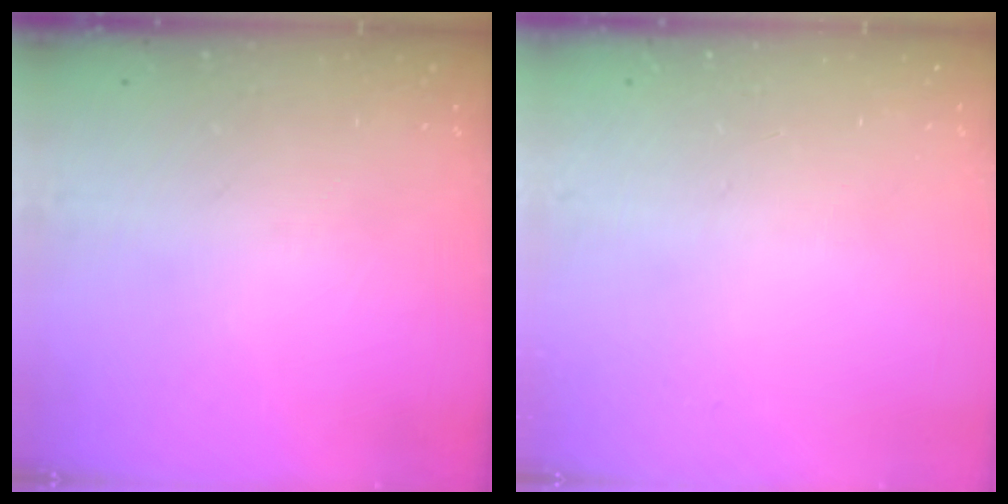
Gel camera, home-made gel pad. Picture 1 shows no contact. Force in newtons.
{"total": 0.0}